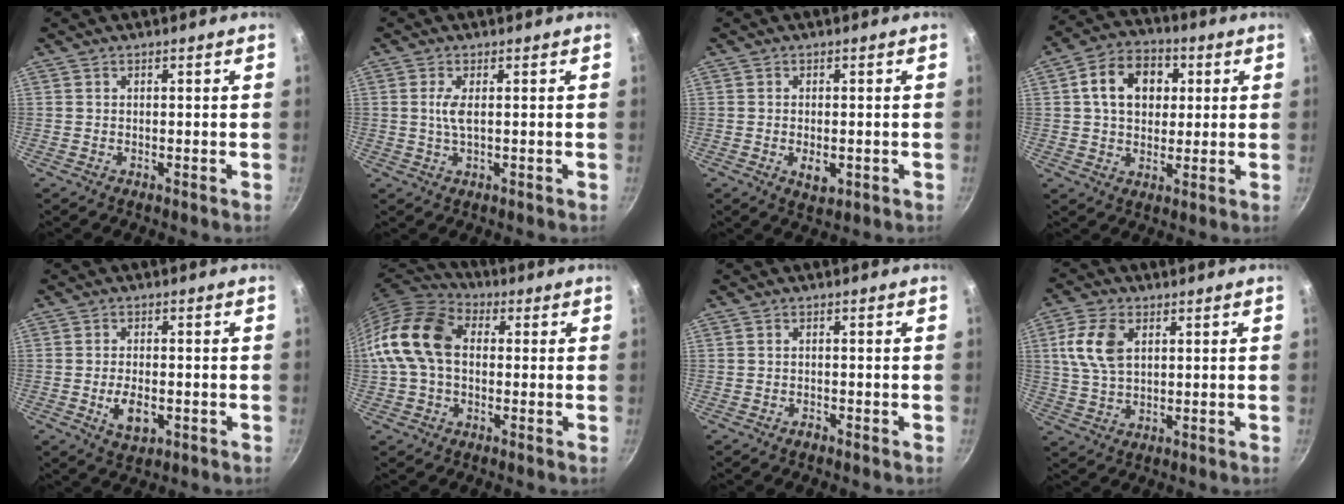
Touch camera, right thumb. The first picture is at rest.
{"total": 2.9, "force": [0.3, 0.7, 2.8], "torque": [-0.066, 0.000, 0.006]}
{"total": 3.7, "force": [-0.9, 1.9, 3.0], "torque": [-0.046, -0.004, -0.009]}
{"total": 11.9, "force": [2.7, 8.9, 7.5], "torque": [-0.096, 0.014, 0.033]}
{"total": 5.8, "force": [-1.5, 3.1, 4.6], "torque": [-0.076, 0.001, -0.021]}
{"total": 14.7, "force": [0.8, 10.3, 10.4], "torque": [-0.179, 0.031, -0.003]}
{"total": 1.0, "force": [-0.8, 0.4, 0.4], "torque": [-0.008, 0.009, -0.014]}
{"total": 9.0, "force": [2.5, 5.5, 6.6], "torque": [-0.127, 0.001, 0.046]}